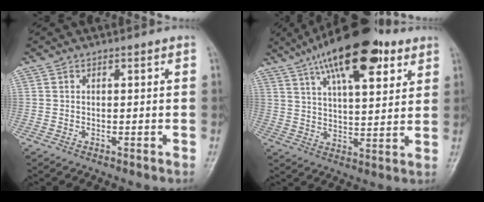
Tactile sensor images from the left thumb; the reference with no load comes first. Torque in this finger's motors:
{"motor_torque": [0.83, -0.05, 1.72, -1.05, 0.49]}